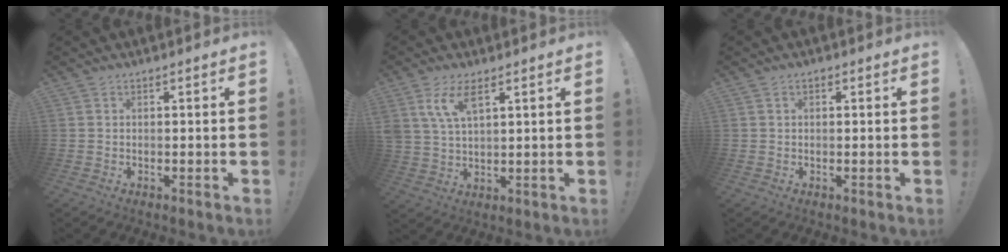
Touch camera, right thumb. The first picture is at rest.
{"total": 8.3, "force": [4.6, 3.4, 5.9], "torque": [-0.126, -0.009, 0.086]}
{"total": 0.7, "force": [0.3, 0.6, 0.3], "torque": [-0.002, 0.001, 0.004]}